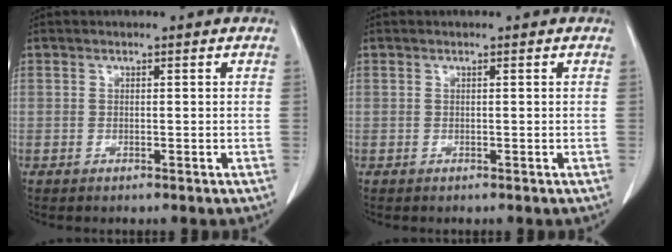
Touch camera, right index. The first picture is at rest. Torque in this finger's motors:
{"motor_torque": [0.09, -0.06, 0.00, 0.01]}